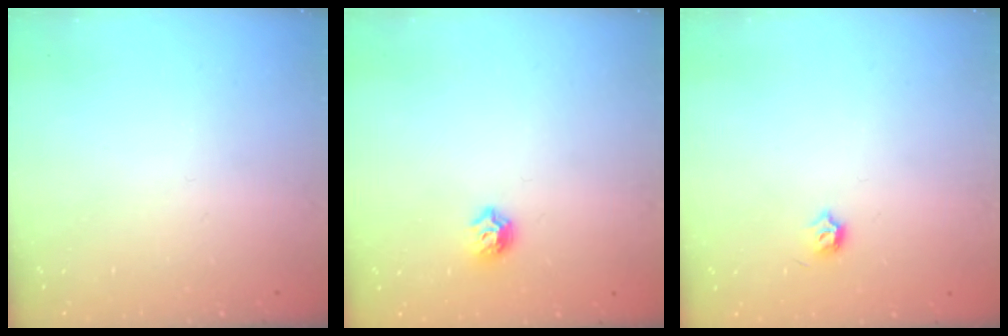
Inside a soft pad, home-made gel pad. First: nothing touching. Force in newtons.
{"total": 6.0, "press": 5.9, "slide": 0.8}
{"total": 4.0, "press": 3.9, "slide": 0.7}